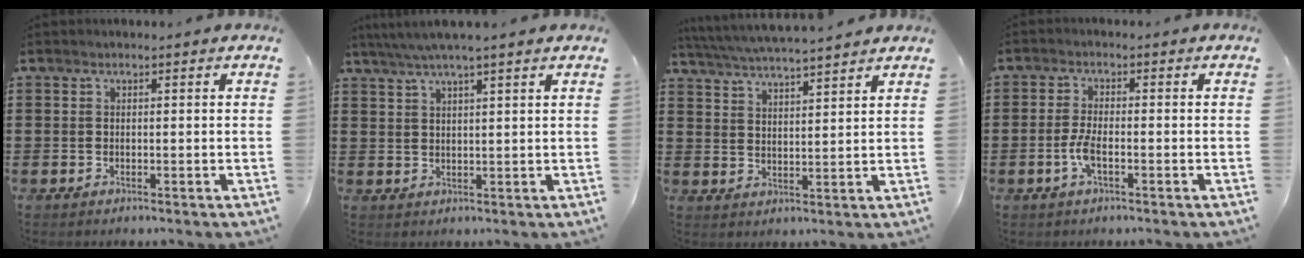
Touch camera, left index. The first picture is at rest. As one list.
[{"total": 3.8, "force": [3.0, -0.2, 2.4], "torque": [-0.053, -0.001, 0.054]}, {"total": 4.7, "force": [4.5, -0.2, 1.2], "torque": [-0.042, -0.026, 0.078]}, {"total": 3.7, "force": [-1.3, 1.0, 3.3], "torque": [-0.086, -0.006, -0.031]}]